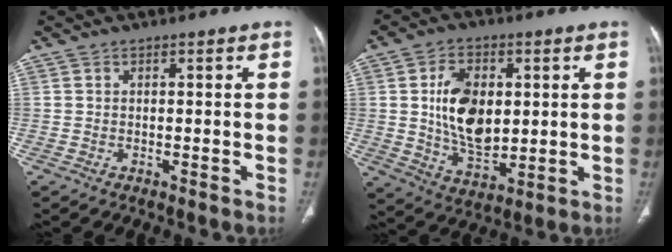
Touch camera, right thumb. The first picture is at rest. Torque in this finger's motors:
{"motor_torque": [0.79, 2.25, 1.09, 0.08, 0.38]}